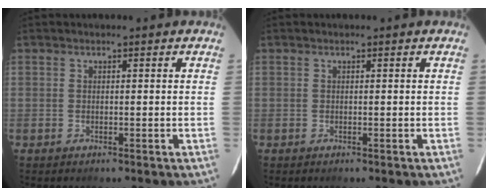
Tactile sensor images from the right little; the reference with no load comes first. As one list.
[{"total": 0.0}]